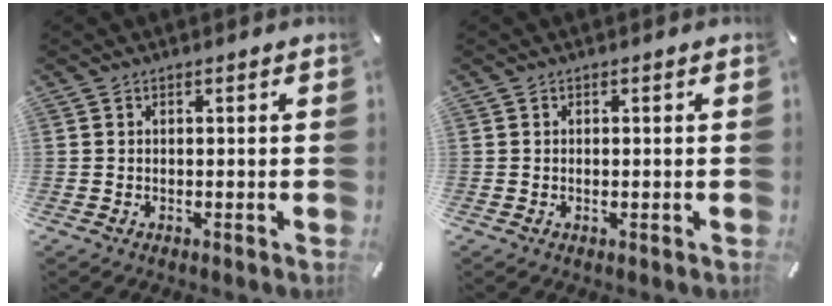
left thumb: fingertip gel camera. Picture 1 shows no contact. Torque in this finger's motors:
{"motor_torque": [0.13, 0.11, -0.01, -0.07, -0.05]}